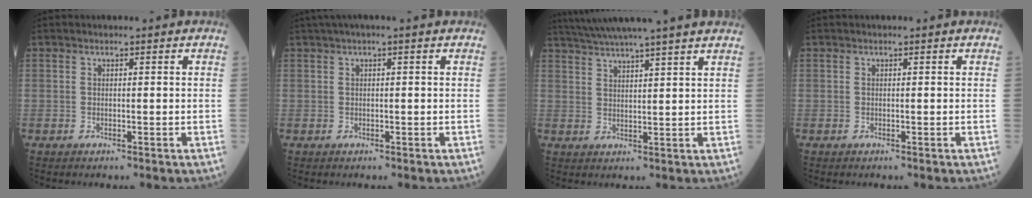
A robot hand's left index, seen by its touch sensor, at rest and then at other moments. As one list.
[{"total": 2.4, "force": [1.7, -0.4, 1.7], "torque": [-0.031, 0.026, 0.032]}, {"total": 14.0, "force": [12.3, -1.1, 6.6], "torque": [-0.117, 0.018, 0.173]}, {"total": 0.0}]